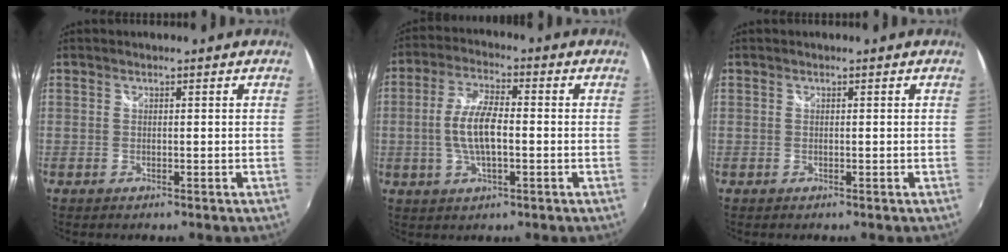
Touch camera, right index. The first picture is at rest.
{"total": 8.4, "force": [-1.1, 2.9, 7.8], "torque": [-0.158, 0.006, -0.020]}
{"total": 0.0}